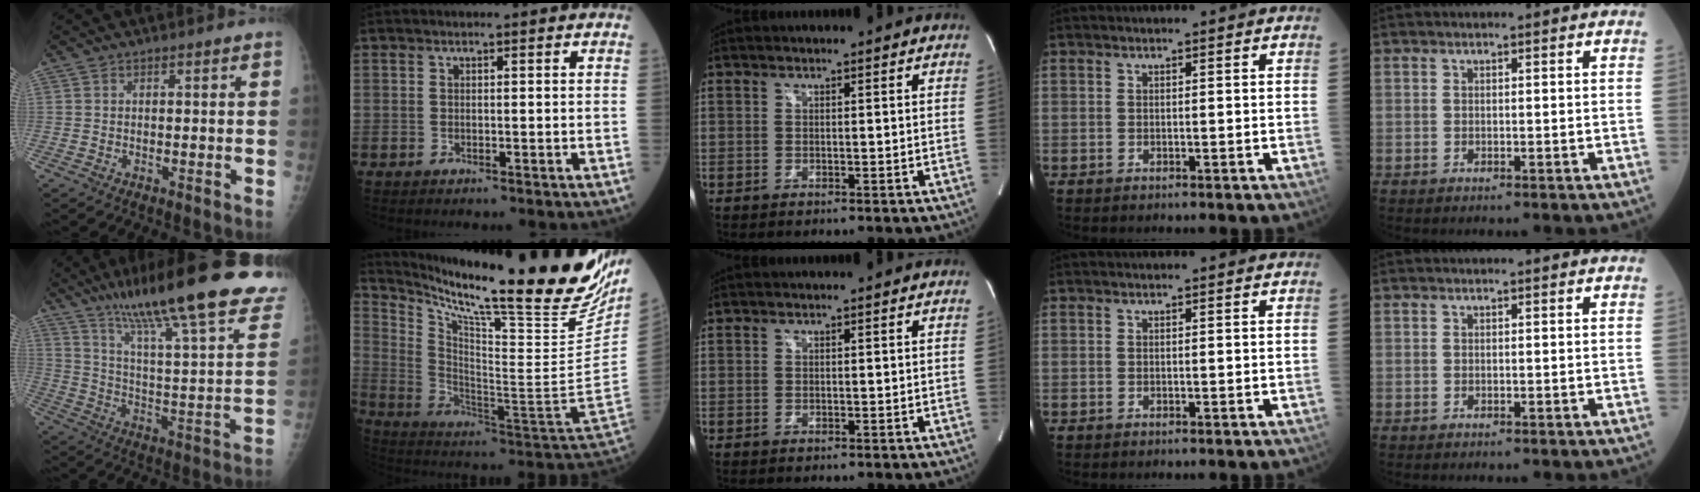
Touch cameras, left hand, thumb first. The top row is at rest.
{"thumb": {"total": 30.6, "force": [21.4, 5.6, 21.2], "torque": [-0.299, -0.056, 0.317]}, "index": {"total": 29.5, "force": [23.5, 1.4, 17.9], "torque": [-0.302, -0.091, 0.344]}}